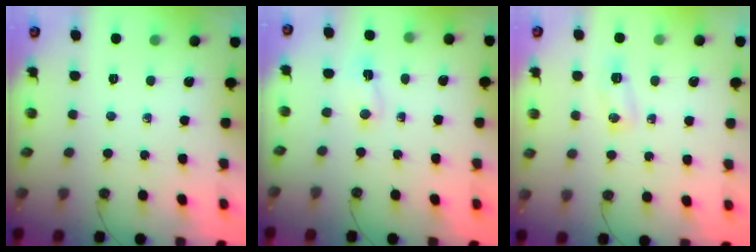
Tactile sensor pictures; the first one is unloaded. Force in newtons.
{"total": 2.0, "press": 1.6, "slide": 1.2}
{"total": 4.8, "press": 4.7, "slide": 0.8}